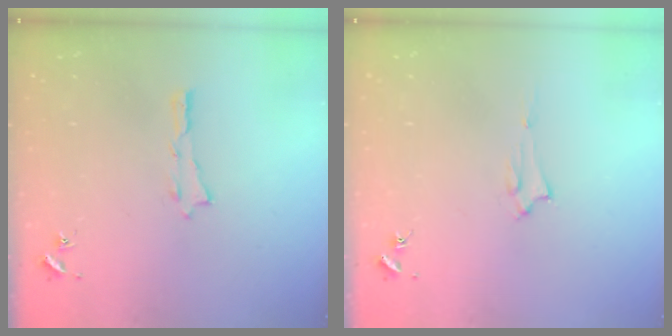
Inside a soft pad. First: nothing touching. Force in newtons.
{"total": 1.5, "press": 1.5, "slide": 0.2}